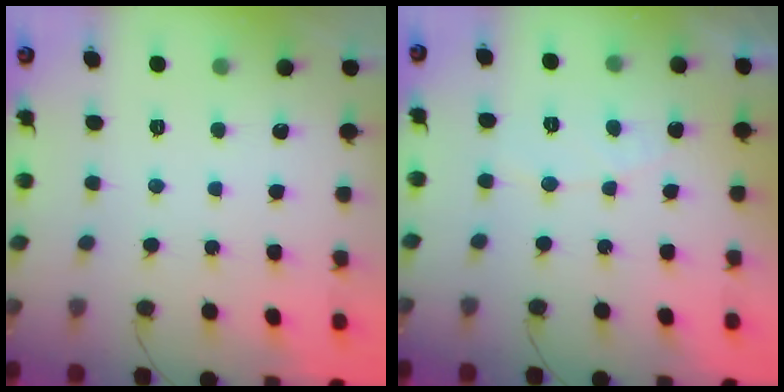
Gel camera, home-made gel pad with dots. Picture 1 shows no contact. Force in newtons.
{"total": 4.5, "press": 4.5, "slide": 0.3}